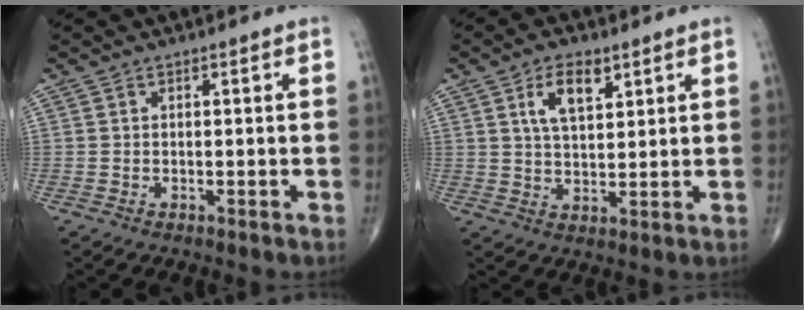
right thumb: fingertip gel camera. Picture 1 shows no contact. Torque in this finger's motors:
{"motor_torque": [-0.04, 0.11, 0.17, 0.07, 0.10]}